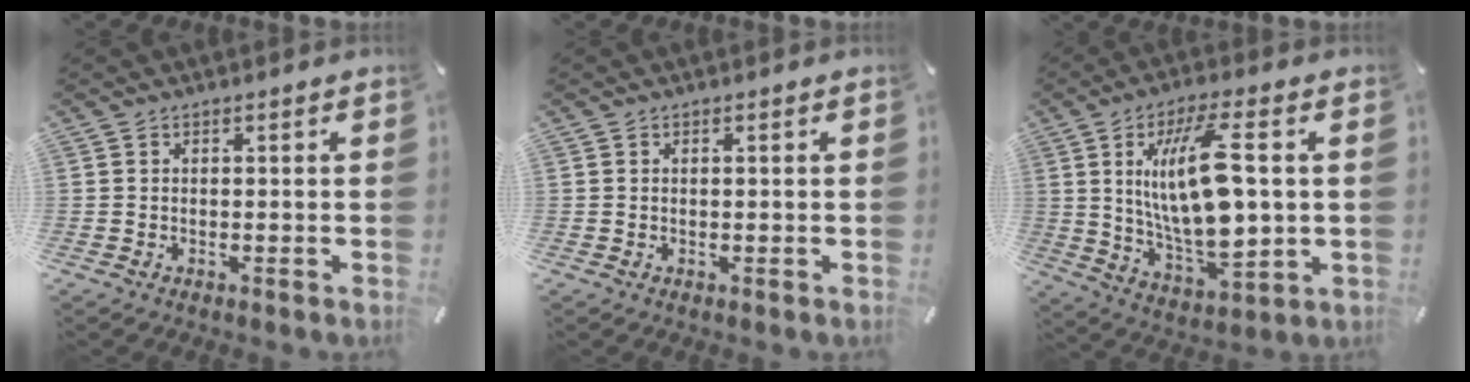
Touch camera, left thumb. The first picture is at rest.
{"total": 0.5, "force": [0.1, 0.1, 0.5], "torque": [-0.009, -0.001, 0.002]}
{"total": 18.6, "force": [3.6, 7.0, 16.8], "torque": [-0.335, -0.019, 0.050]}